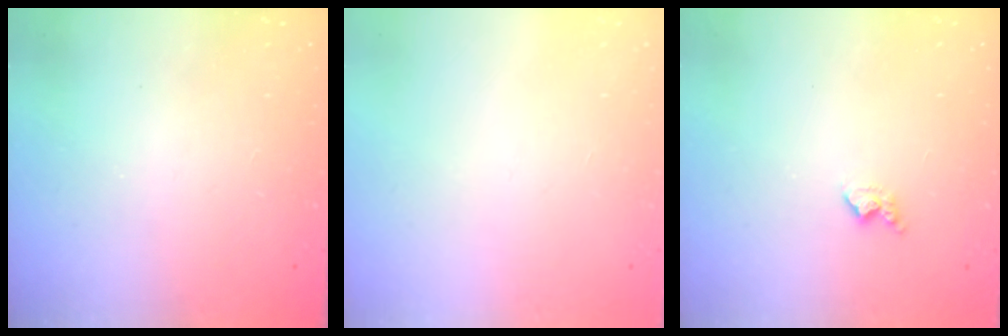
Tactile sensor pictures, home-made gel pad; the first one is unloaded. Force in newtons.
{"total": 0.0}
{"total": 4.4, "press": 4.4, "slide": 0.8}